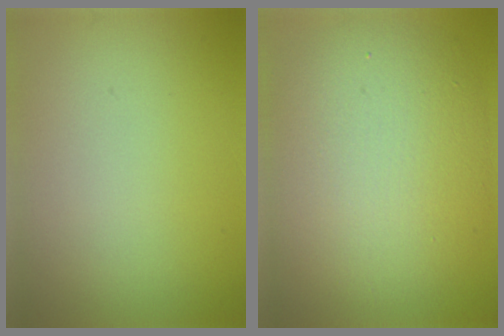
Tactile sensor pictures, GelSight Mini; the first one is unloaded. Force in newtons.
{"total": 10.0, "press": 10.0, "slide": 0.4}